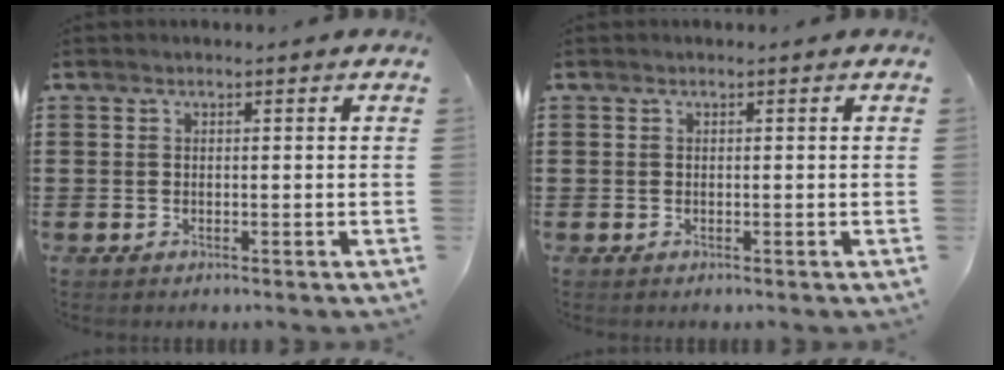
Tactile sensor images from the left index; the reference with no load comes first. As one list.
[{"total": 0.0}]